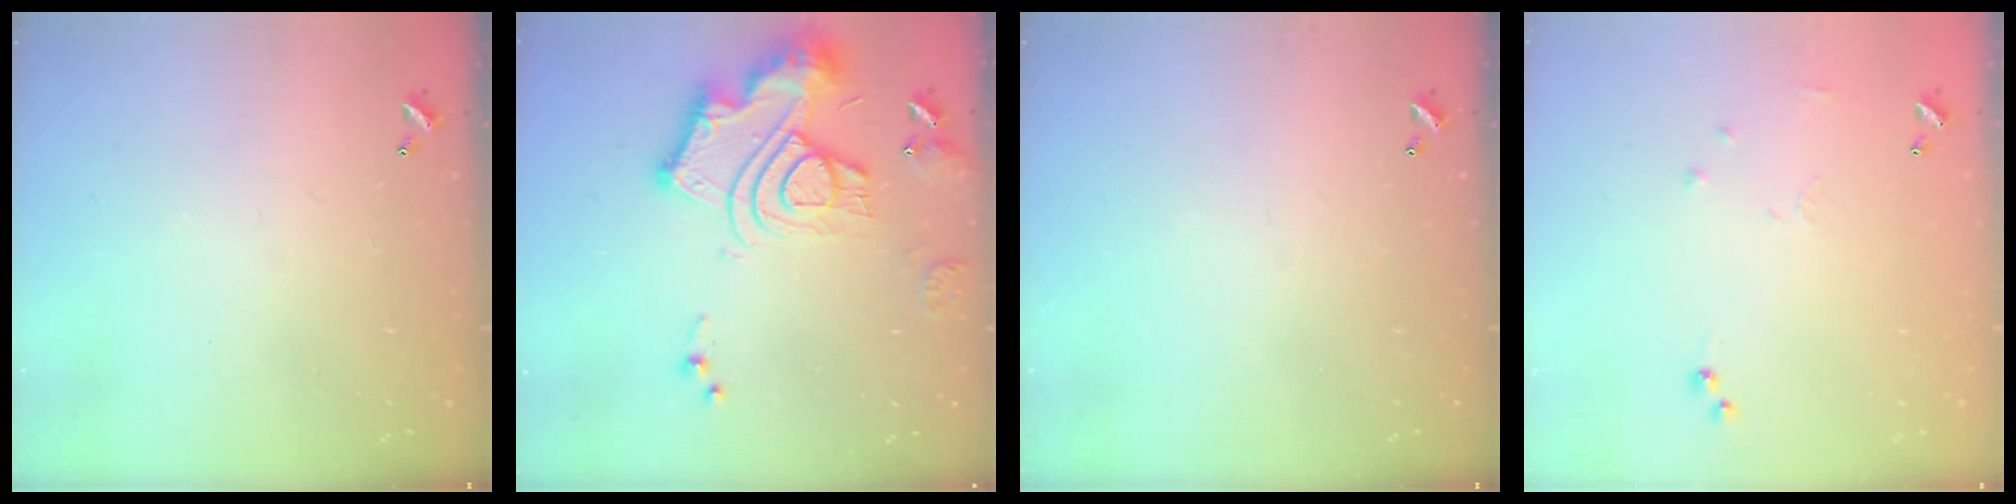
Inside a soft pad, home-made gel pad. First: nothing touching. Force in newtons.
{"total": 19.6, "press": 19.5, "slide": 2.1}
{"total": 0.0}
{"total": 6.2, "press": 6.2, "slide": 0.9}